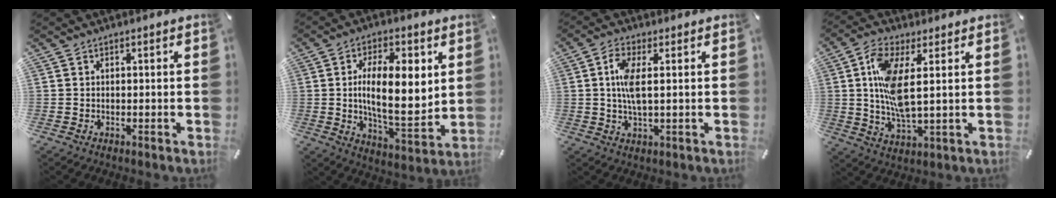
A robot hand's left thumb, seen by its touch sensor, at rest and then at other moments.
{"total": 15.7, "force": [2.7, 7.2, 13.7], "torque": [-0.223, -0.009, 0.041]}
{"total": 6.7, "force": [0.9, 2.0, 6.3], "torque": [-0.143, -0.005, 0.008]}
{"total": 11.2, "force": [2.3, 4.0, 10.2], "torque": [-0.230, -0.010, 0.035]}